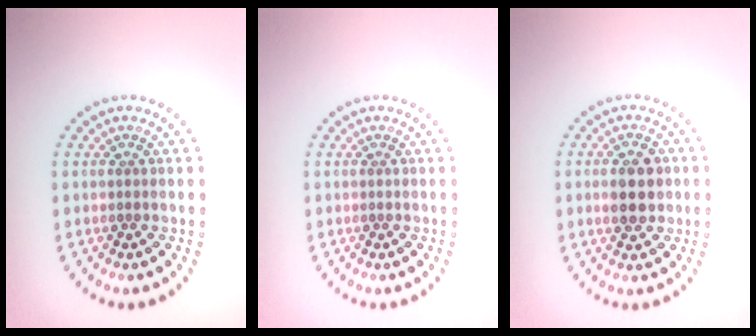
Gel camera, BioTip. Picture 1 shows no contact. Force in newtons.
{"total": 0.0}
{"total": 3.8, "press": 3.8, "slide": 0.1}